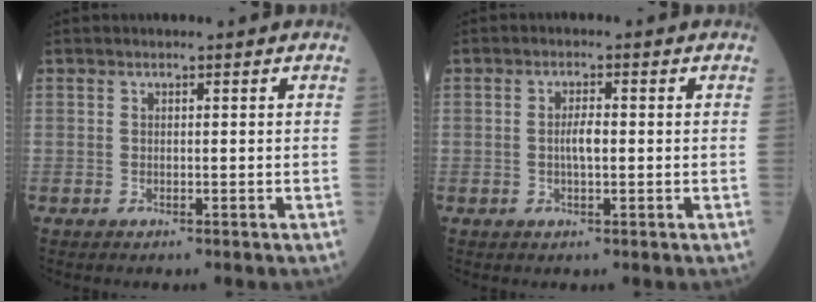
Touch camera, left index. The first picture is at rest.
{"total": 2.5, "force": [-0.7, 0.6, 2.3], "torque": [-0.041, 0.000, -0.016]}